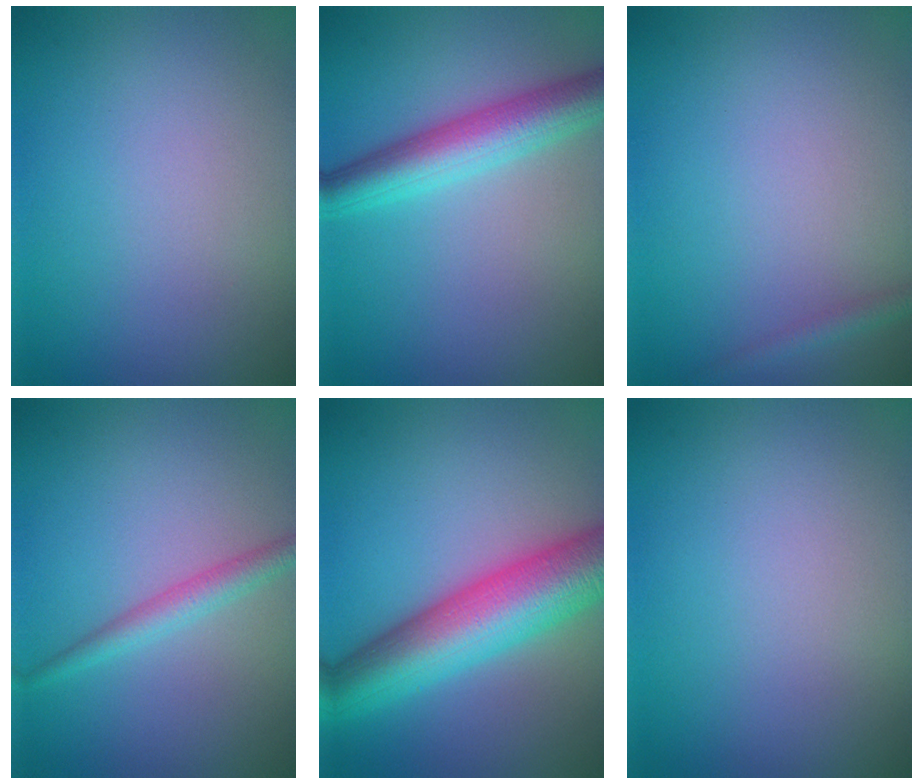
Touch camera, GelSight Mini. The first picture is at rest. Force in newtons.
{"total": 5.1, "press": 5.1, "slide": 0.1}
{"total": 1.1, "press": 1.1, "slide": 0.1}
{"total": 2.1, "press": 2.1, "slide": 0.0}
{"total": 9.8, "press": 9.8, "slide": 0.2}
{"total": 0.0}